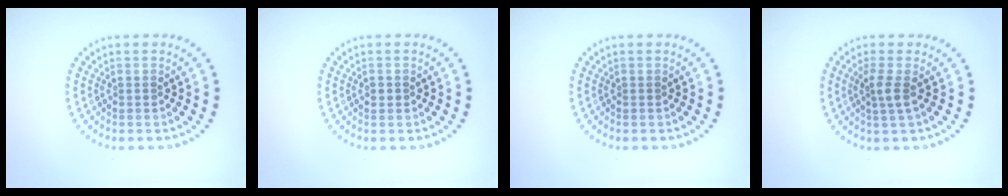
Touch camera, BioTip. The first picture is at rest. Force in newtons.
{"total": 0.9, "press": 0.9, "slide": 0.0}
{"total": 0.0}
{"total": 1.9, "press": 1.4, "slide": 1.3}